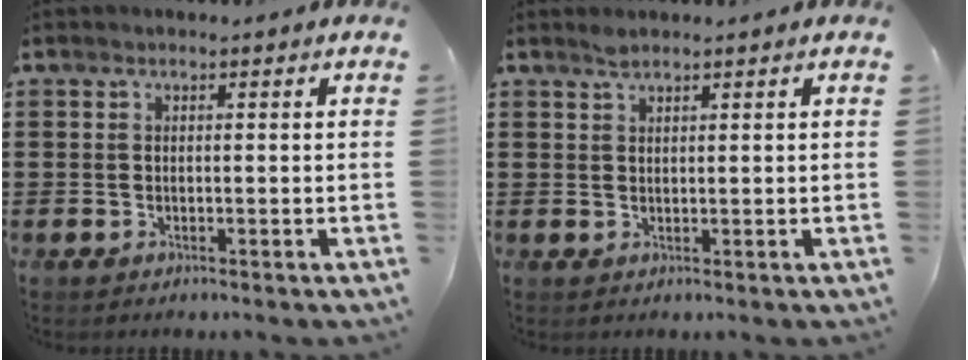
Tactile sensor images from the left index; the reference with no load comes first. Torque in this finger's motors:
{"motor_torque": [0.28, -0.21, 0.00, 0.03]}